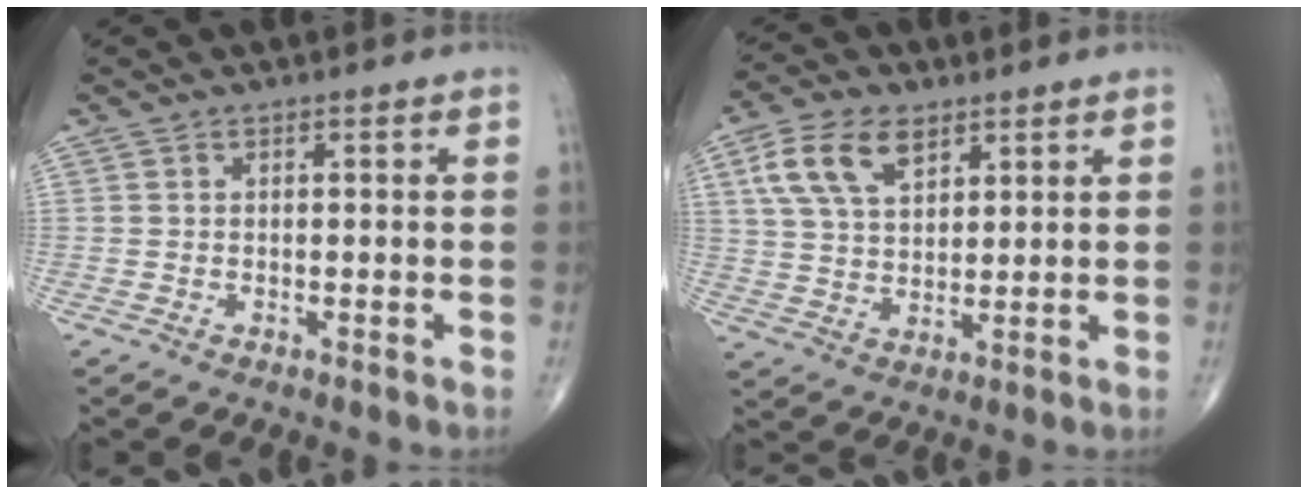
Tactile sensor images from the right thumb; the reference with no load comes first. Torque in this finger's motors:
{"motor_torque": [0.11, 0.21, 0.20, -0.09, 0.24]}